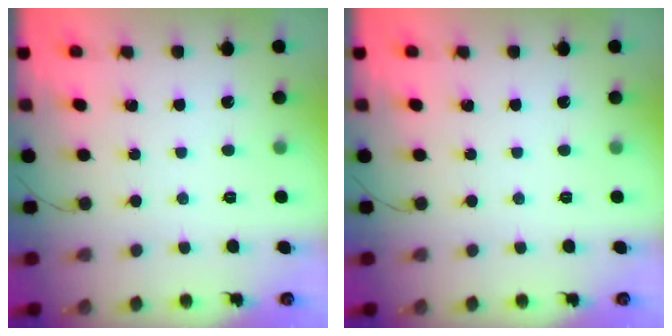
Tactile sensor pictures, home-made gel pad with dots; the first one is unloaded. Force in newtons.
{"total": 0.0}